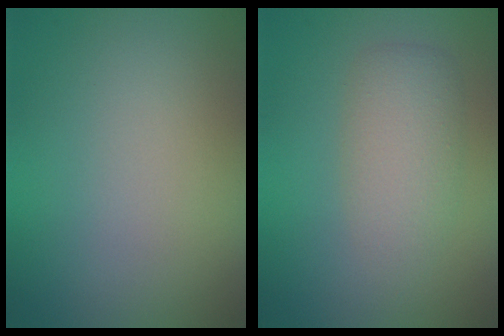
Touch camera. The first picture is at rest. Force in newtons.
{"total": 3.2, "press": 3.2, "slide": 0.2}